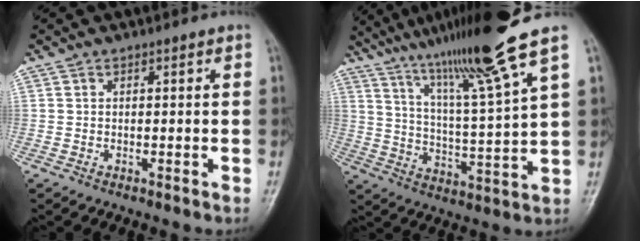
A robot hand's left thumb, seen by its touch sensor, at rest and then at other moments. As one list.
[{"total": 17.3, "force": [12.1, -0.6, 12.3], "torque": [-0.202, -0.055, 0.208]}]